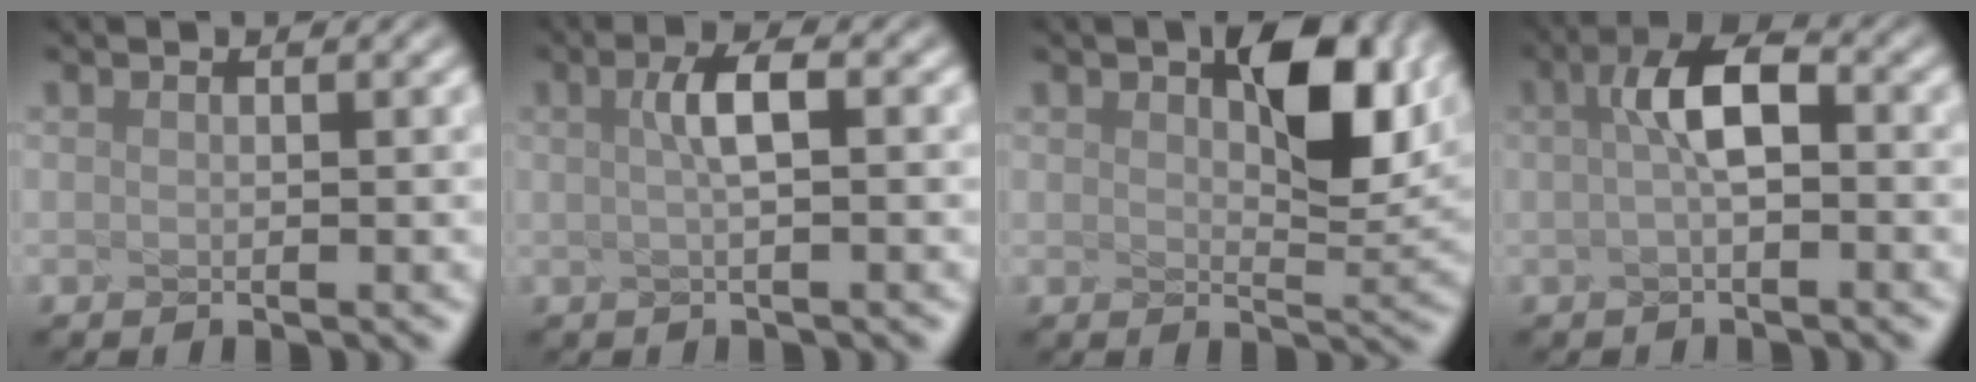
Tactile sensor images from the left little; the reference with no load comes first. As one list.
[{"total": 1.8, "force": [-0.9, -0.5, 1.5], "torque": [-0.050, 0.001, 0.019]}, {"total": 4.5, "force": [1.5, 1.1, 4.1], "torque": [-0.087, -0.006, 0.060]}, {"total": 2.5, "force": [-1.0, -0.1, 2.3], "torque": [-0.074, 0.006, 0.016]}]